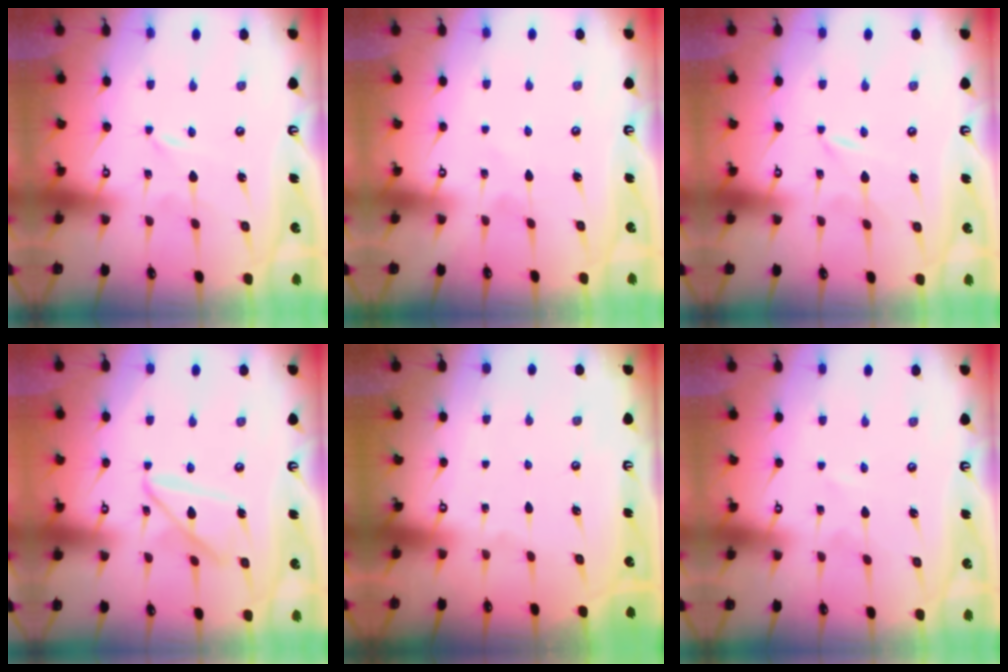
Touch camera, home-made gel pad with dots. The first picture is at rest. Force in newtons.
{"total": 1.4, "press": 1.4, "slide": 0.1}
{"total": 0.0}
{"total": 11.2, "press": 11.1, "slide": 1.0}
{"total": 0.0}
{"total": 0.0}